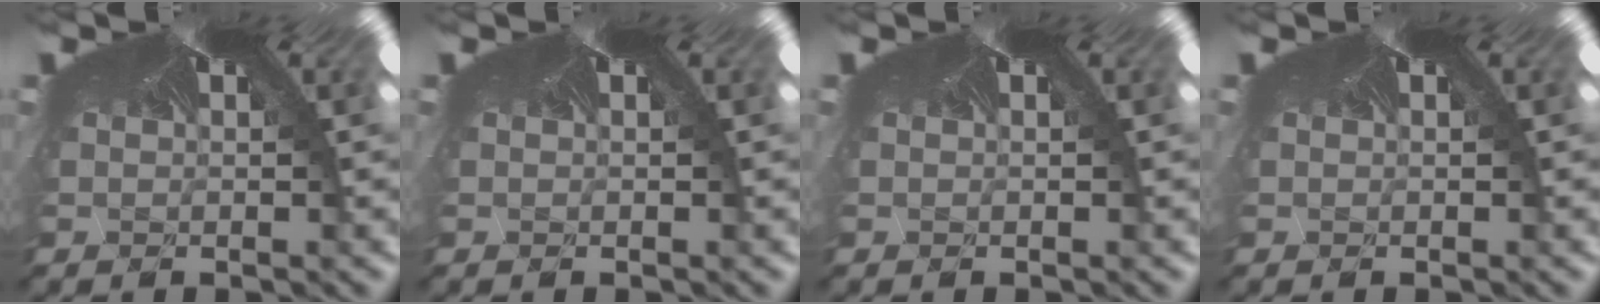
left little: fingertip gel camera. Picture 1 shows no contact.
{"total": 0.0}
{"total": 0.0}
{"total": 0.0}